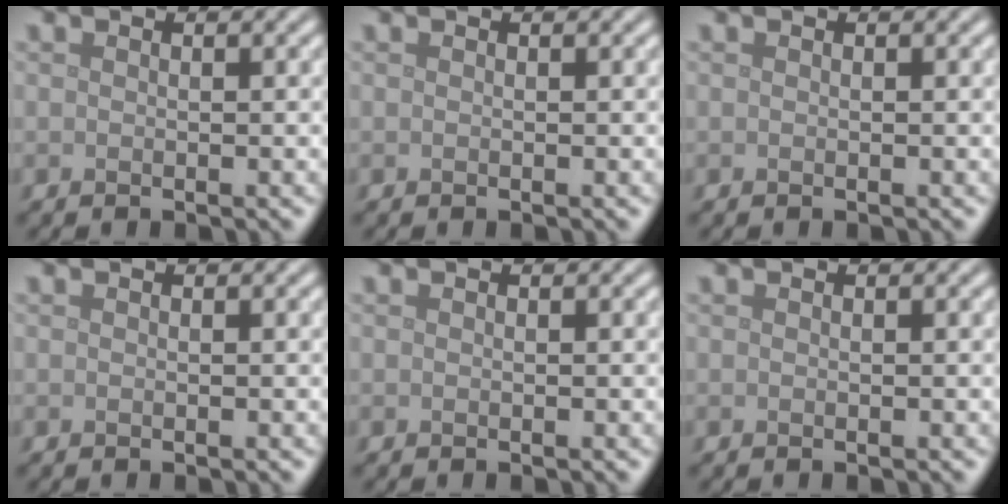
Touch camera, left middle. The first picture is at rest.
{"total": 0.0}
{"total": 0.0}
{"total": 0.0}
{"total": 0.0}
{"total": 0.0}